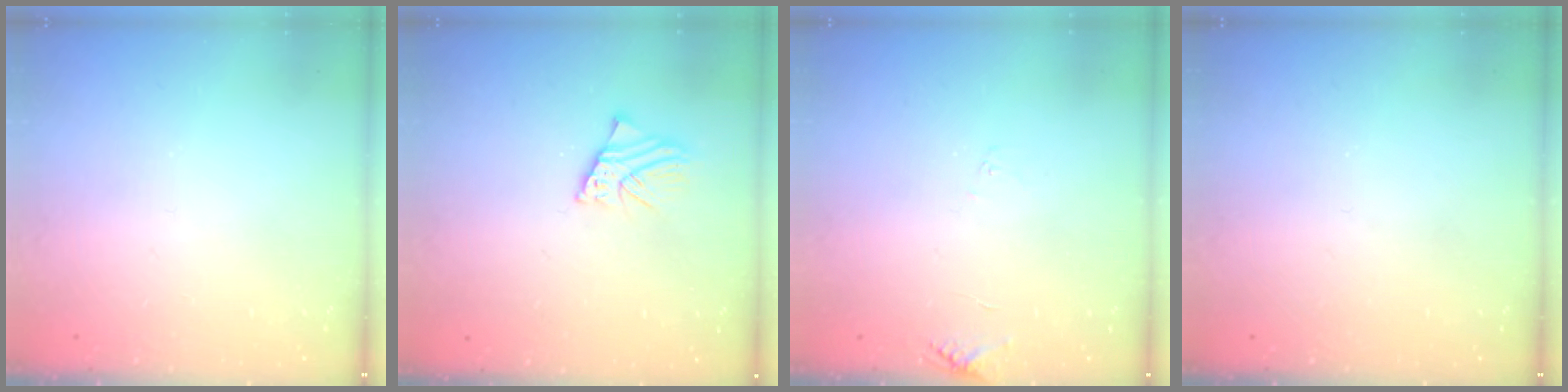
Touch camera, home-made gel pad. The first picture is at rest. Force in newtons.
{"total": 3.8, "press": 3.7, "slide": 0.5}
{"total": 6.4, "press": 6.4, "slide": 0.5}
{"total": 0.0}